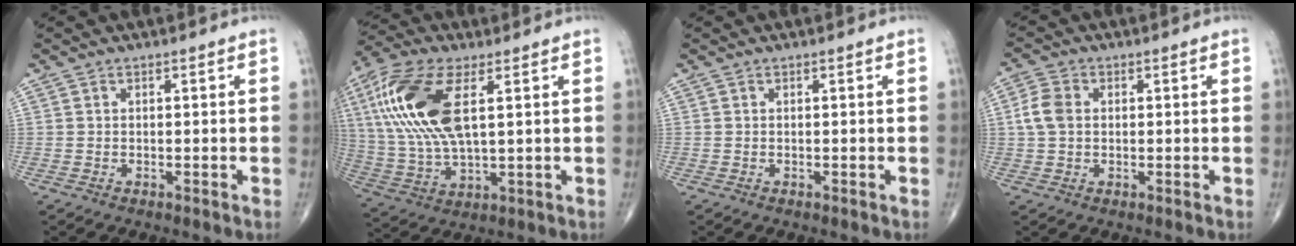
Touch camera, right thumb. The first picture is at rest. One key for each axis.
{"total": 18.6, "fx": 5.1, "fy": 8.0, "fz": 16.0, "tx": -0.354, "ty": -0.004, "tz": 0.097}
{"total": 0.0}
{"total": 4.7, "fx": 0.5, "fy": 3.4, "fz": 3.2, "tx": -0.070, "ty": 0.009, "tz": 0.005}